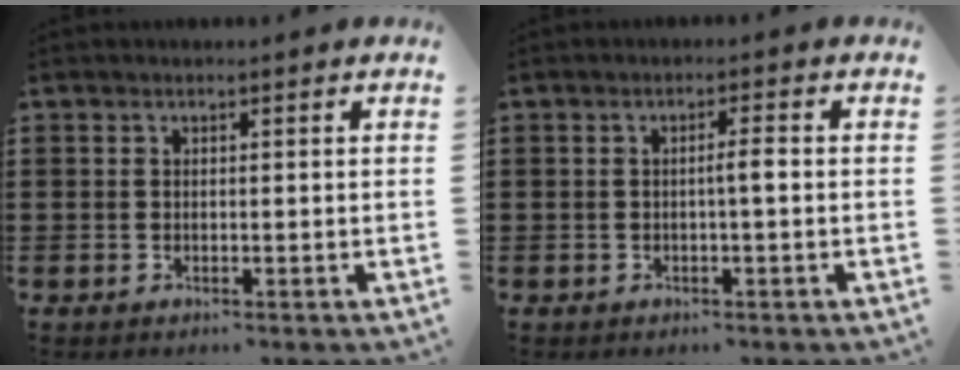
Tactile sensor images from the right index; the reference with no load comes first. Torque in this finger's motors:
{"motor_torque": [0.43, 0.03, 0.05, 0.04]}